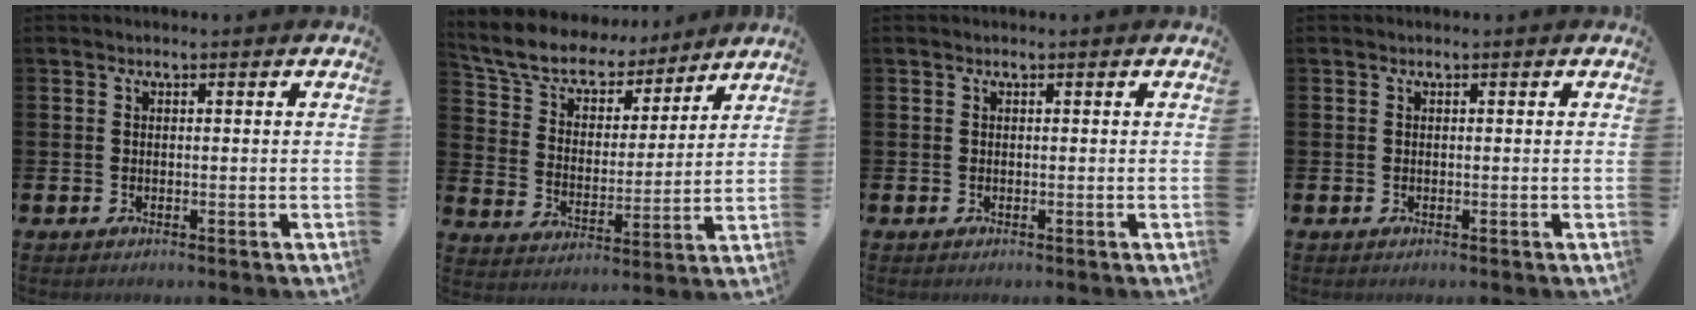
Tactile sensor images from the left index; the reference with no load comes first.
{"total": 8.2, "force": [7.5, 3.0, 1.3], "torque": [-0.075, -0.052, 0.137]}
{"total": 0.0}
{"total": 0.0}